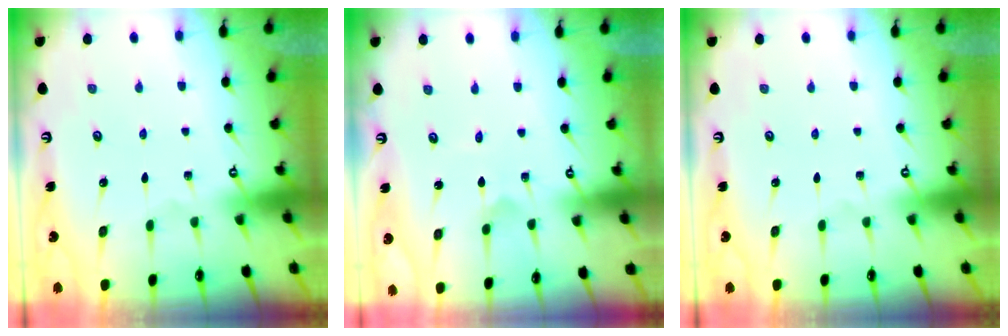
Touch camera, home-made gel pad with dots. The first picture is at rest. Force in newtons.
{"total": 0.0}
{"total": 0.0}